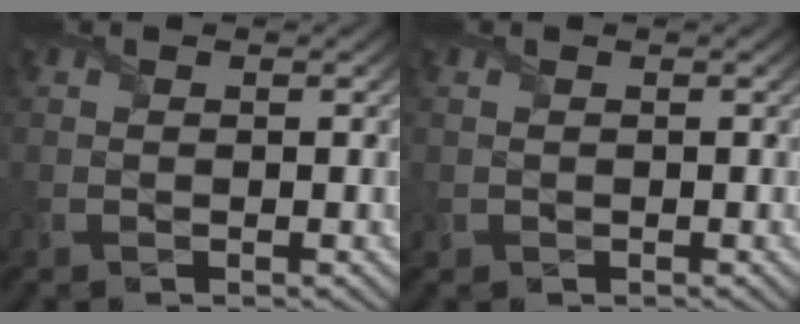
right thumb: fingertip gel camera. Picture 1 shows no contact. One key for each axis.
{"total": 0.5, "fx": 0.1, "fy": 0.4, "fz": -0.3, "tx": 0.000, "ty": -0.003, "tz": -0.001}